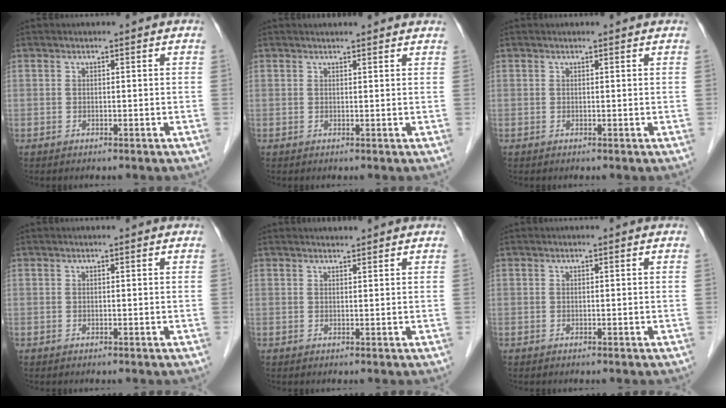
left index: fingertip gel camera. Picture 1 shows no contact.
{"total": 5.2, "force": [5.0, 0.7, 1.4], "torque": [-0.017, 0.025, 0.051]}
{"total": 1.6, "force": [1.6, 0.2, 0.4], "torque": [-0.010, 0.014, 0.019]}
{"total": 0.0}
{"total": 1.1, "force": [1.1, 0.0, -0.1], "torque": [-0.009, 0.006, 0.023]}
{"total": 0.0}